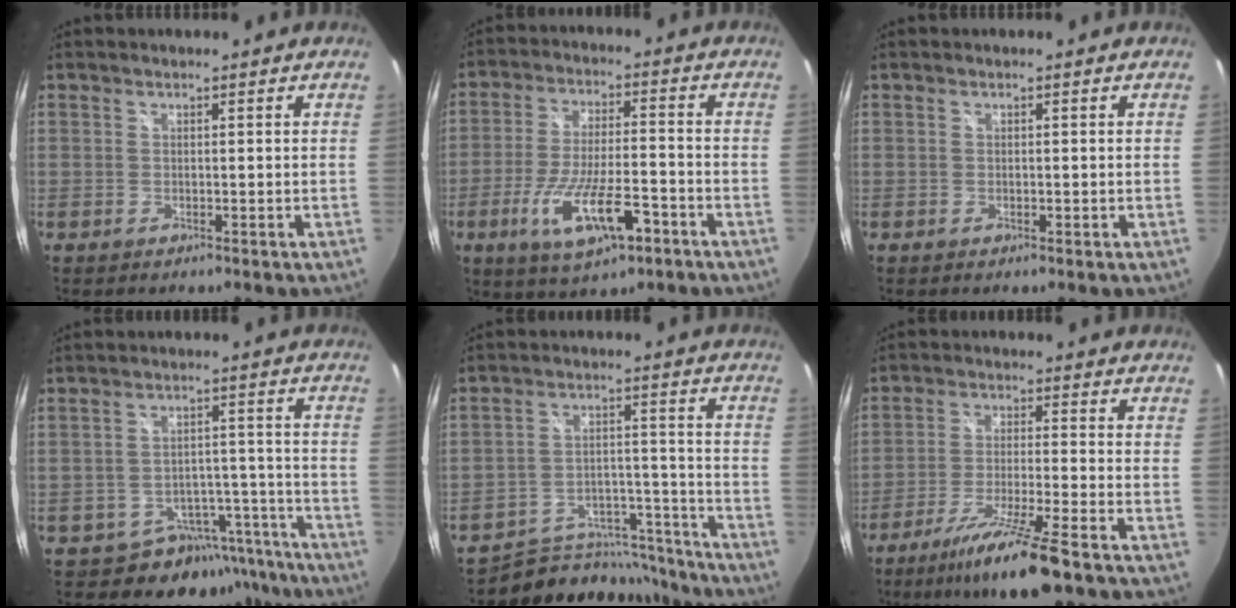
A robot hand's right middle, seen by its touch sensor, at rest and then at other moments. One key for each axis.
{"total": 13.5, "fx": -6.5, "fy": 4.2, "fz": 11.1, "tx": -0.220, "ty": -0.020, "tz": -0.104}
{"total": 0.7, "fx": -0.1, "fy": 0.5, "fz": 0.5, "tx": -0.006, "ty": 0.000, "tz": -0.003}
{"total": 10.7, "fx": -8.8, "fy": 5.8, "fz": 1.8, "tx": -0.014, "ty": 0.041, "tz": -0.103}
{"total": 15.3, "fx": -13.9, "fy": 6.0, "fz": 2.6, "tx": -0.045, "ty": 0.041, "tz": -0.190}
{"total": 11.8, "fx": -8.7, "fy": -0.3, "fz": 8.0, "tx": -0.167, "ty": -0.023, "tz": -0.150}